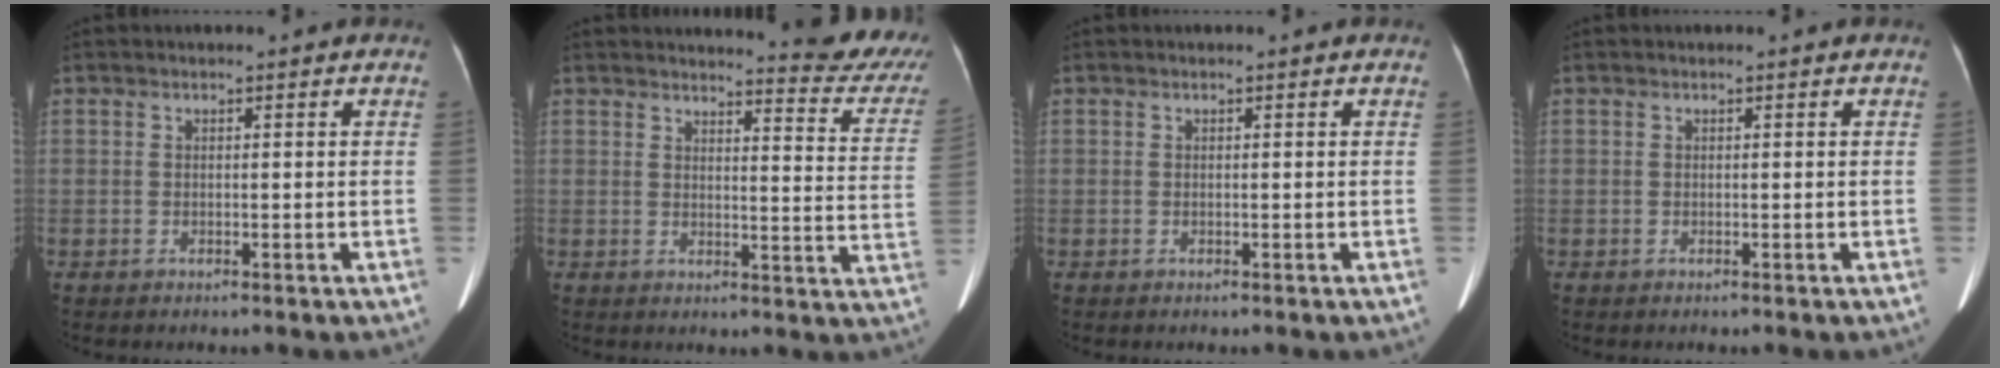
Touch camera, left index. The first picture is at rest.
{"total": 13.5, "force": [13.1, 0.3, 3.4], "torque": [-0.027, -0.097, 0.123]}
{"total": 0.0}
{"total": 0.0}